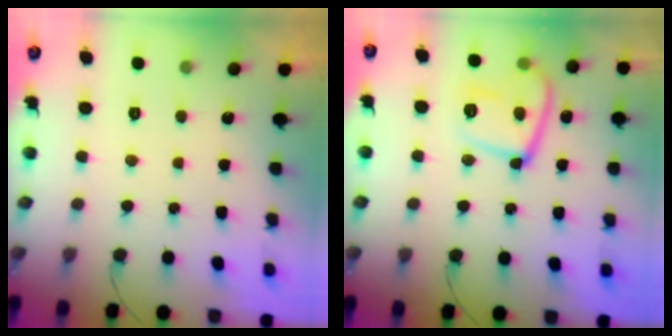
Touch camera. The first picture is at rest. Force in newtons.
{"total": 14.4, "press": 14.3, "slide": 1.6}